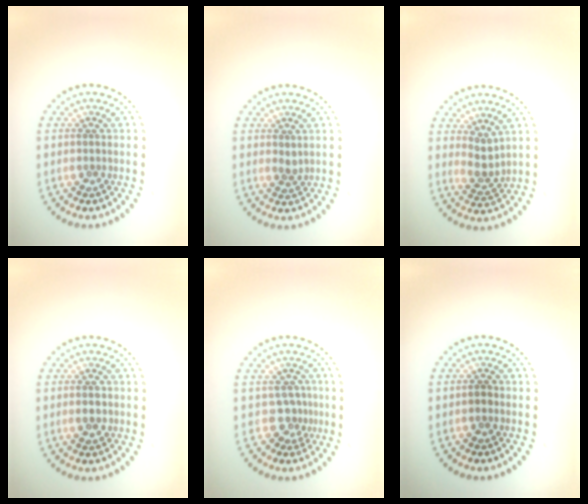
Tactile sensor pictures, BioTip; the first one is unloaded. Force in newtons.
{"total": 0.9, "press": 0.7, "slide": 0.6}
{"total": 2.0, "press": 1.5, "slide": 1.3}
{"total": 2.2, "press": 2.2, "slide": 0.1}
{"total": 2.2, "press": 1.5, "slide": 1.6}
{"total": 0.7, "press": 0.7, "slide": 0.2}